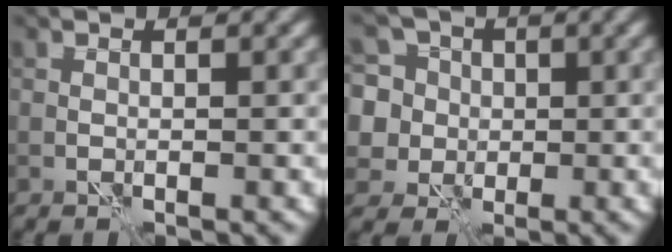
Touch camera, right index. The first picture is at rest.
{"total": 9.1, "force": [3.3, 7.5, 3.9], "torque": [-0.080, 0.027, 0.032]}